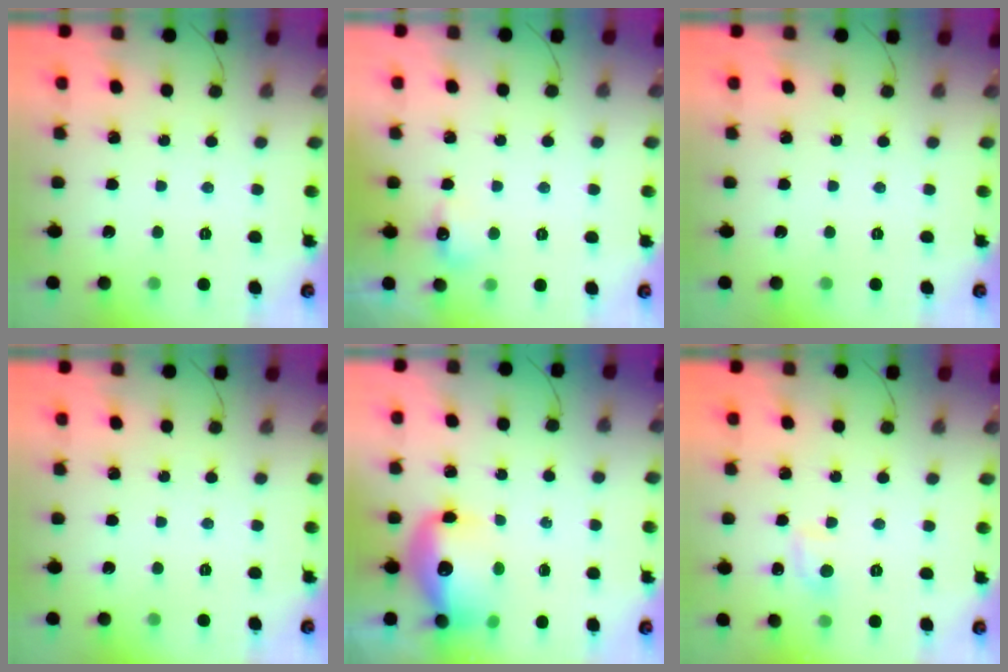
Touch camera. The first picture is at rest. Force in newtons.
{"total": 5.3, "press": 5.2, "slide": 1.2}
{"total": 0.0}
{"total": 0.0}
{"total": 12.9, "press": 12.6, "slide": 3.0}
{"total": 4.7, "press": 4.4, "slide": 1.5}